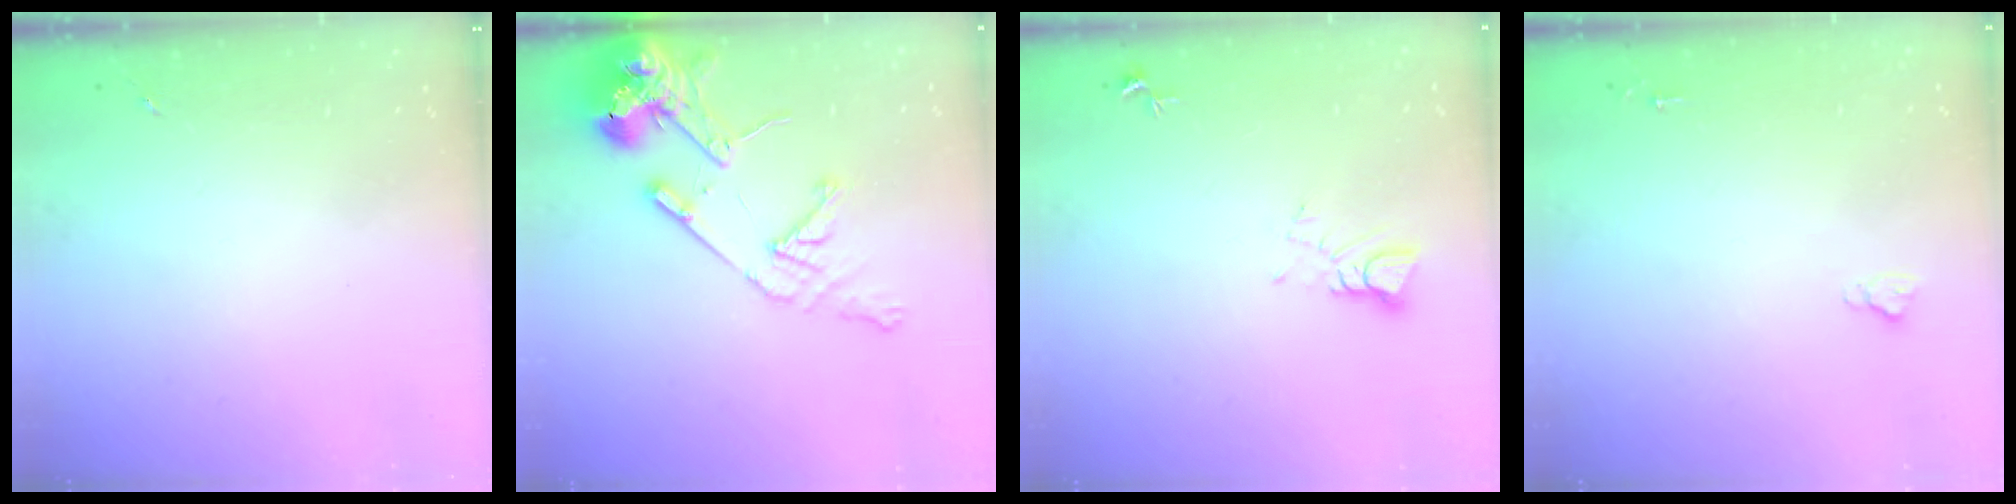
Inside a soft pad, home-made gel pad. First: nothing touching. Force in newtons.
{"total": 15.7, "press": 15.5, "slide": 2.3}
{"total": 3.7, "press": 3.7, "slide": 0.3}
{"total": 2.6, "press": 2.5, "slide": 0.3}